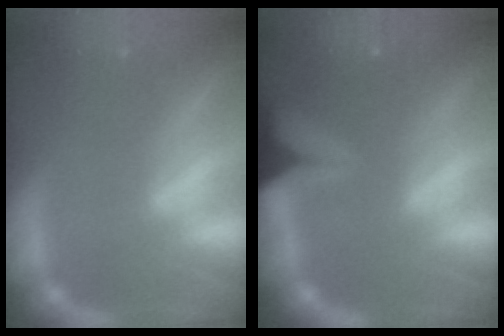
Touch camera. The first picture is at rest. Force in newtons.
{"total": 7.9}